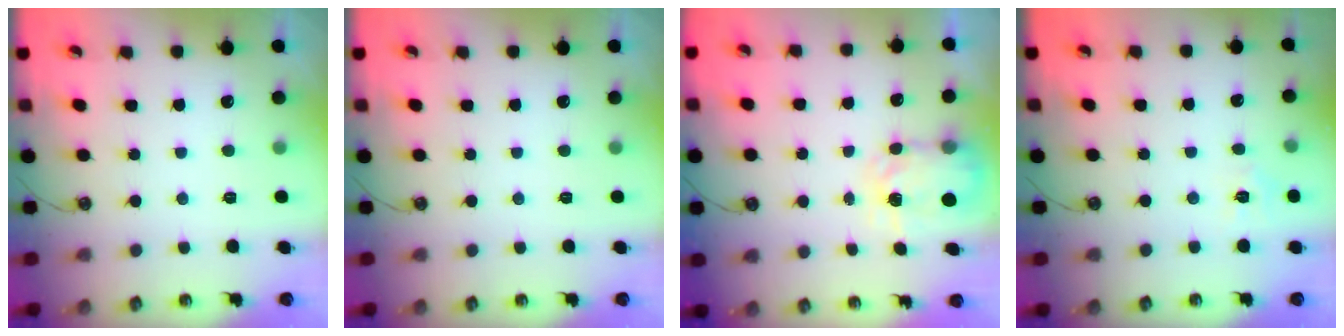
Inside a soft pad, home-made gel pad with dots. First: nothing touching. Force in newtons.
{"total": 0.0}
{"total": 5.1, "press": 5.1, "slide": 0.4}
{"total": 4.3, "press": 4.3, "slide": 0.6}